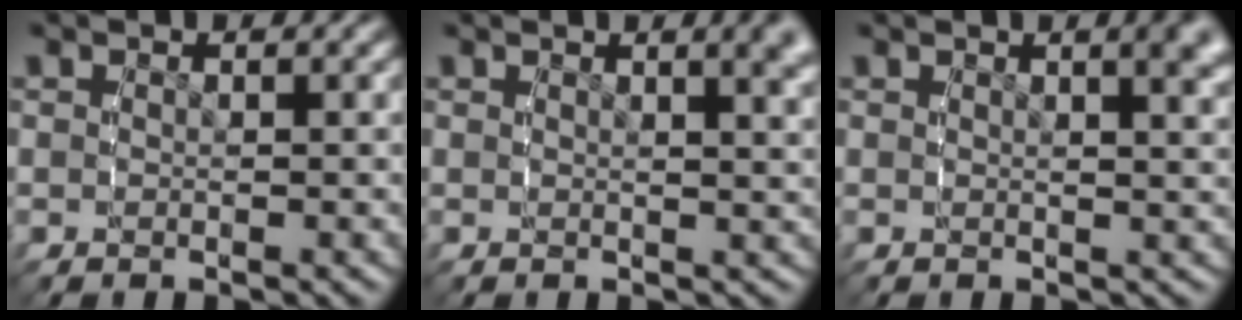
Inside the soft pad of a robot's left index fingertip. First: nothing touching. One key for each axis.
{"total": 3.0, "fx": 1.7, "fy": 0.2, "fz": 2.5, "tx": -0.026, "ty": 0.001, "tz": 0.027}
{"total": 2.9, "fx": 1.5, "fy": 0.2, "fz": 2.5, "tx": -0.027, "ty": 0.003, "tz": 0.025}